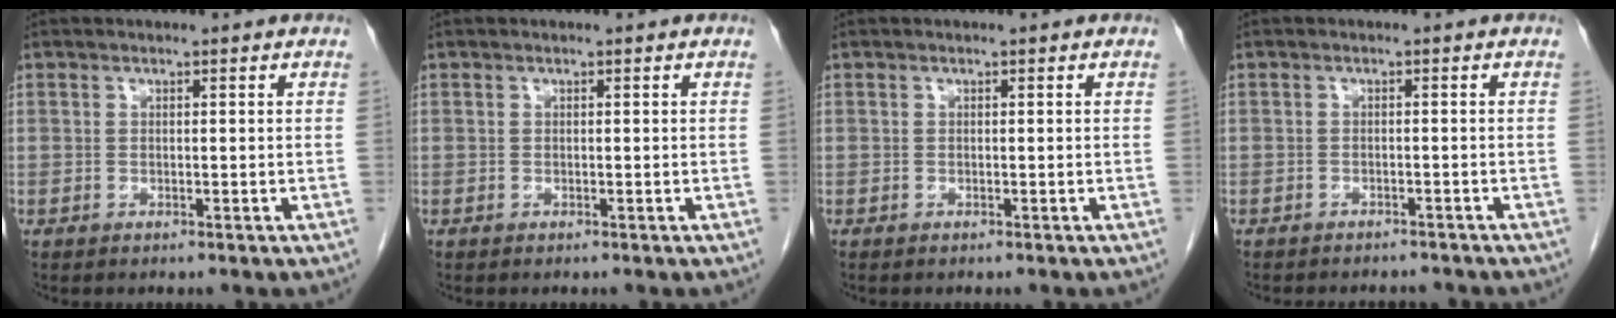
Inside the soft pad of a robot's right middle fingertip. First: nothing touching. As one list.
[{"total": 0.0}, {"total": 0.0}, {"total": 5.3, "force": [-4.9, 1.5, 1.2], "torque": [-0.015, -0.002, -0.060]}]